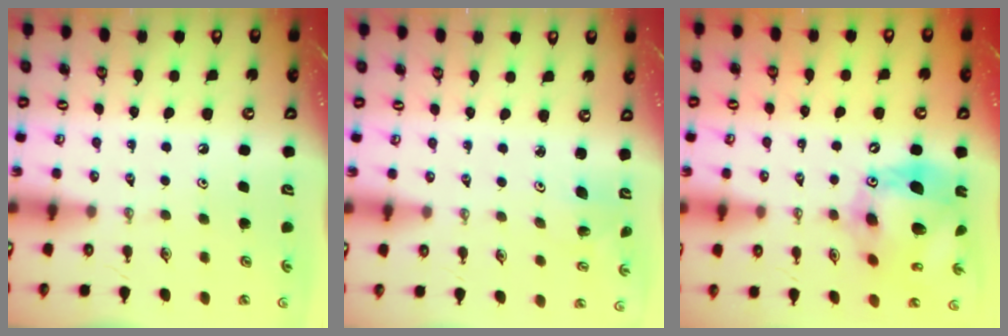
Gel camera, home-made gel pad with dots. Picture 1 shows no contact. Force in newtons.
{"total": 1.9, "press": 1.9, "slide": 0.1}
{"total": 17.9, "press": 17.8, "slide": 1.8}